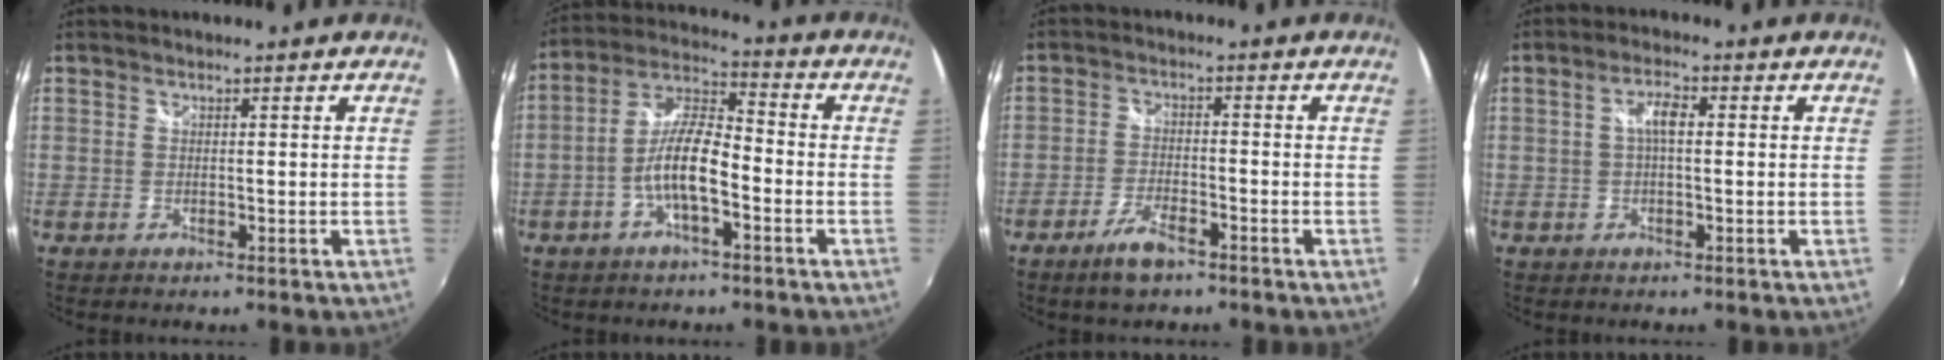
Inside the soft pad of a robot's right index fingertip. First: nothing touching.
{"total": 9.5, "force": [-3.4, 2.7, 8.4], "torque": [-0.179, 0.013, -0.064]}
{"total": 5.7, "force": [-4.1, 1.9, 3.6], "torque": [-0.089, -0.006, -0.076]}
{"total": 3.3, "force": [0.2, 1.1, 3.1], "torque": [-0.059, 0.009, 0.003]}